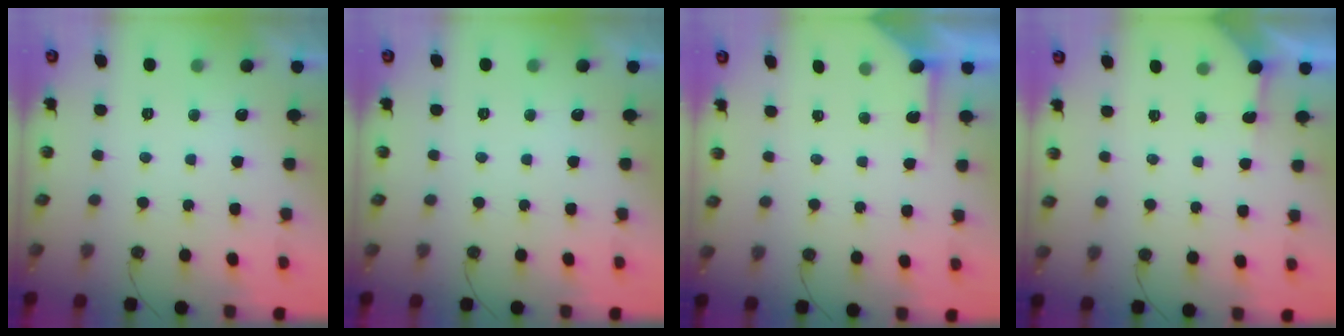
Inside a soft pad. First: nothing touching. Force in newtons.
{"total": 0.0}
{"total": 3.2, "press": 3.2, "slide": 0.3}
{"total": 3.2, "press": 3.2, "slide": 0.4}